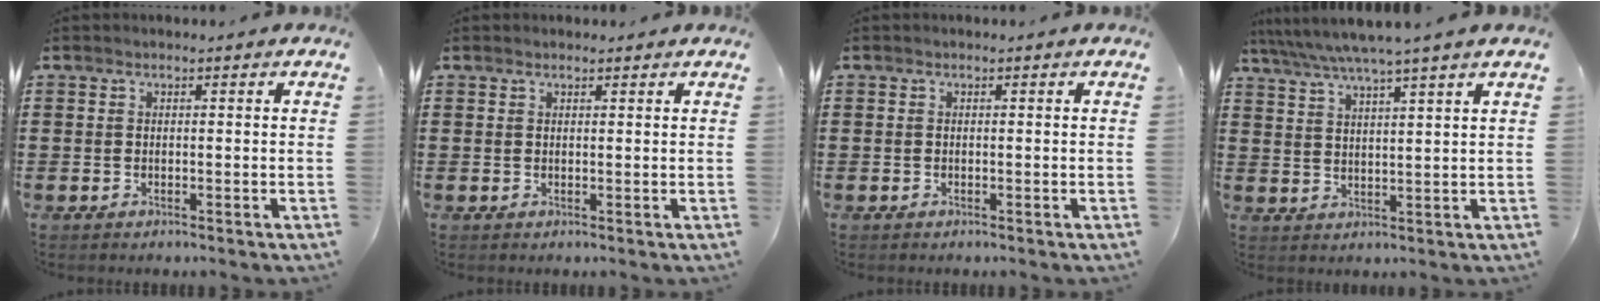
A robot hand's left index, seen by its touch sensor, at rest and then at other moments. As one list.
[{"total": 0.9, "force": [0.8, 0.2, 0.2], "torque": [-0.005, 0.001, 0.016]}, {"total": 0.0}, {"total": 4.8, "force": [4.2, -0.8, 2.3], "torque": [-0.058, -0.022, 0.069]}]